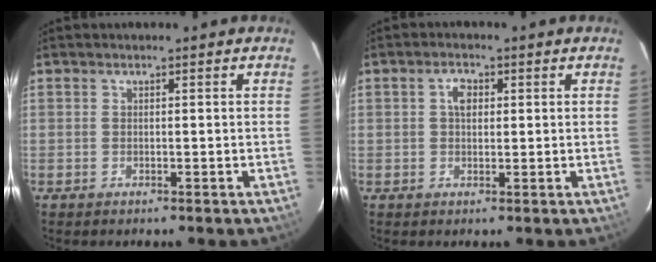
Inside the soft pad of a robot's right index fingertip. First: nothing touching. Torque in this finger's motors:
{"motor_torque": [0.04, -0.01, 0.04, 0.06]}